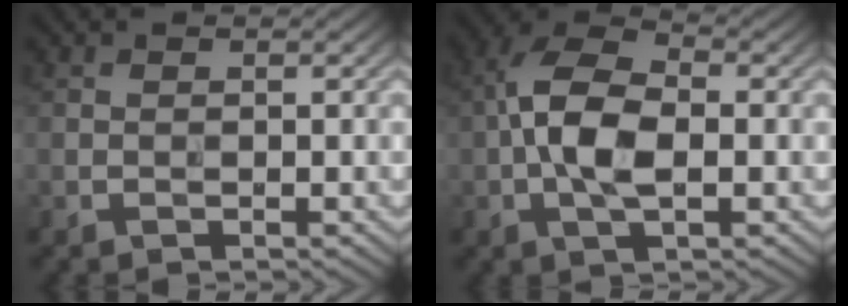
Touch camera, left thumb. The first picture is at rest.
{"total": 8.2, "force": [-1.0, 3.9, 7.2], "torque": [-0.157, 0.017, -0.026]}